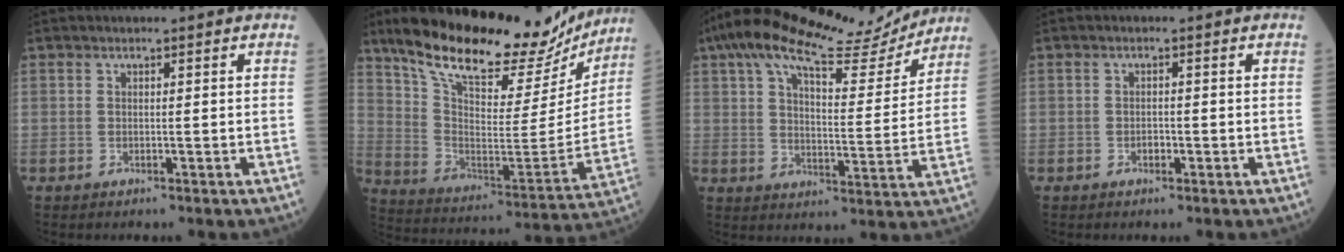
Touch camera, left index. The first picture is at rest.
{"total": 27.2, "force": [22.6, 8.3, 12.6], "torque": [-0.206, -0.007, 0.330]}
{"total": 19.2, "force": [16.1, 4.0, 9.7], "torque": [-0.164, 0.027, 0.235]}
{"total": 1.1, "force": [-0.6, 0.7, 0.6], "torque": [-0.009, 0.004, -0.011]}